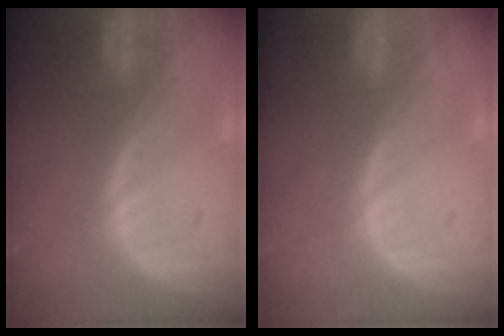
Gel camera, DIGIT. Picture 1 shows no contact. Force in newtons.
{"total": 0.0}